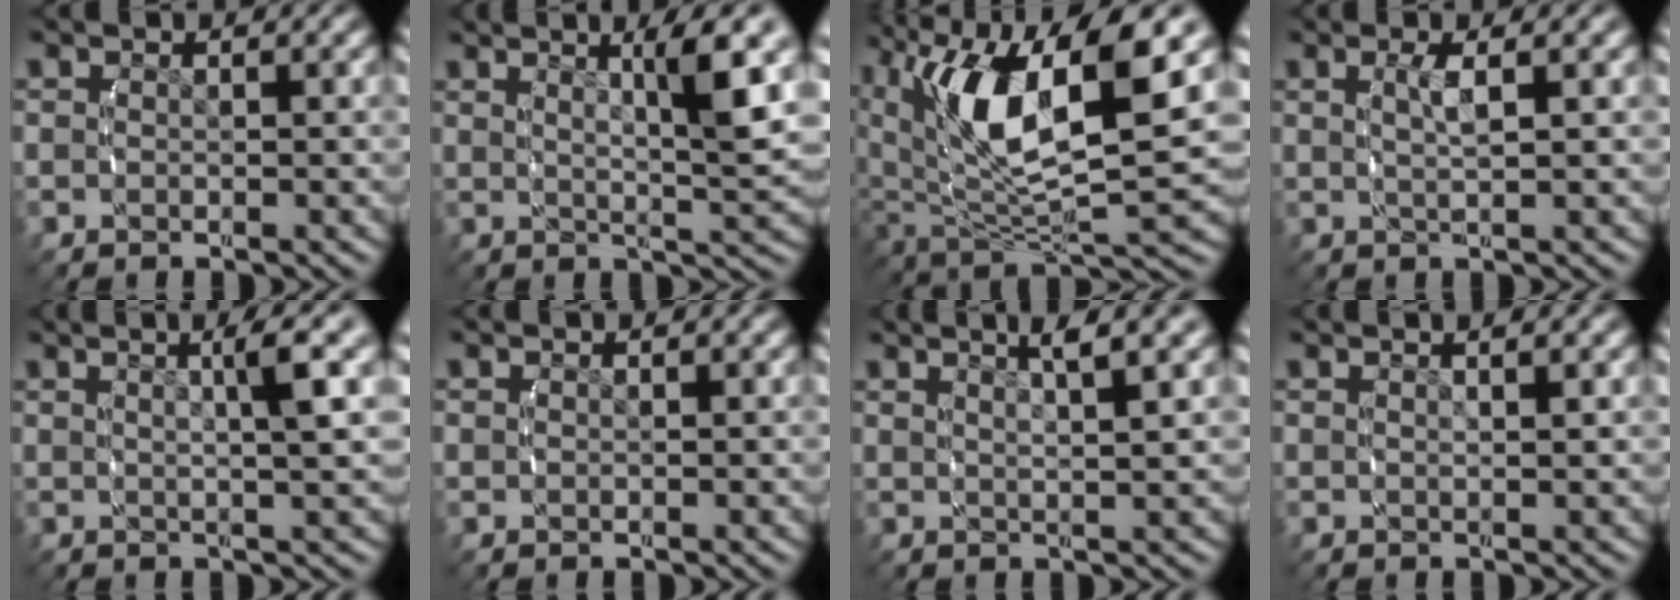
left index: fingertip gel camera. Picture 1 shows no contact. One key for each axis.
{"total": 7.4, "fx": 3.5, "fy": 1.2, "fz": 6.4, "tx": -0.081, "ty": 0.009, "tz": 0.056}
{"total": 12.0, "fx": 2.4, "fy": 5.6, "fz": 10.3, "tx": -0.198, "ty": -0.019, "tz": 0.052}
{"total": 2.1, "fx": 0.9, "fy": -0.3, "fz": 1.9, "tx": -0.037, "ty": -0.001, "tz": 0.022}
{"total": 5.8, "fx": 3.0, "fy": 1.1, "fz": 4.8, "tx": -0.060, "ty": 0.023, "tz": 0.038}
{"total": 0.0}
{"total": 5.4, "fx": 3.7, "fy": 0.7, "fz": 3.9, "tx": -0.049, "ty": 0.017, "tz": 0.058}
{"total": 1.5, "fx": 1.1, "fy": -0.6, "fz": 0.9, "tx": -0.012, "ty": 0.004, "tz": 0.022}